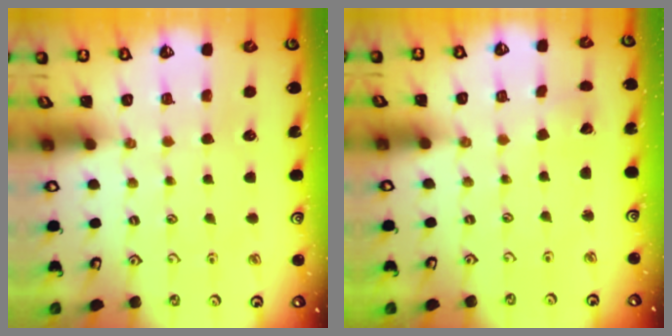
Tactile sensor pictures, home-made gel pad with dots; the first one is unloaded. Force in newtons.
{"total": 2.7, "press": 2.7, "slide": 0.2}